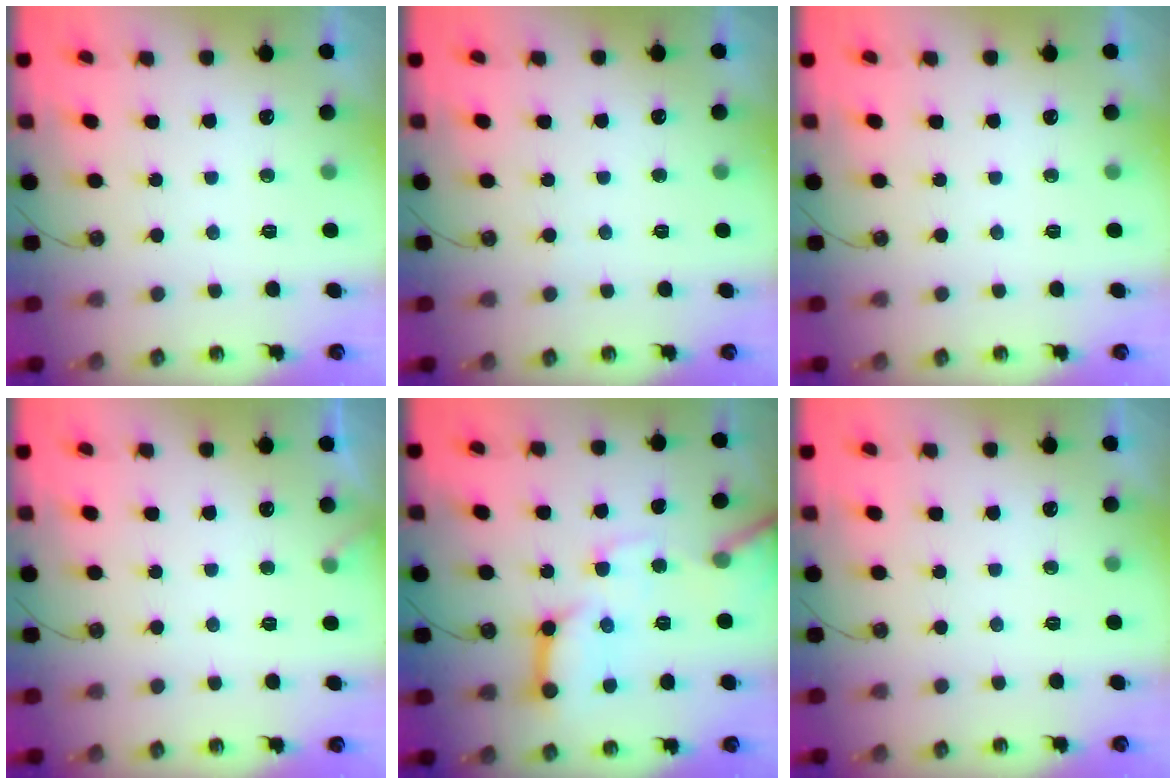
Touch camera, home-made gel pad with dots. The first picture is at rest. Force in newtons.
{"total": 3.7, "press": 3.7, "slide": 0.3}
{"total": 0.0}
{"total": 4.4, "press": 4.4, "slide": 0.3}
{"total": 14.8, "press": 14.8, "slide": 1.1}
{"total": 0.0}